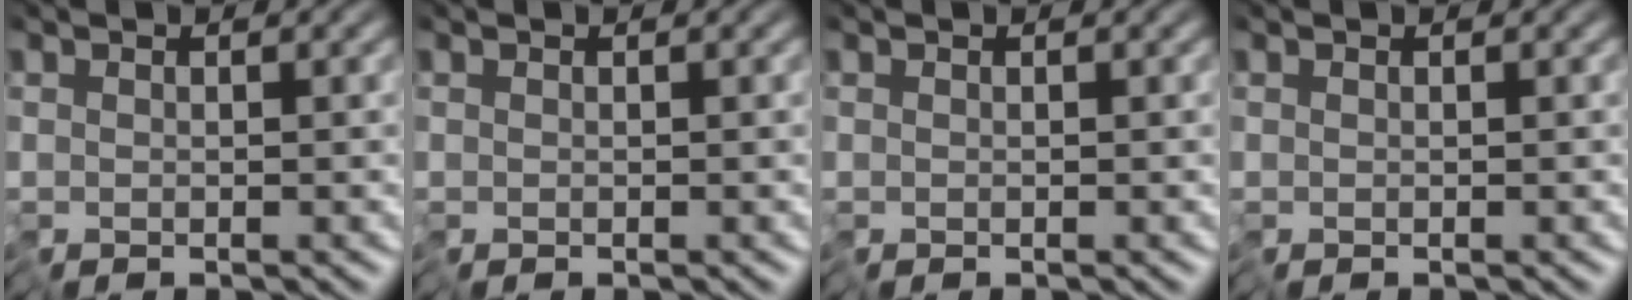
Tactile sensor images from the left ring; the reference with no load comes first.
{"total": 0.0}
{"total": 0.0}
{"total": 0.0}